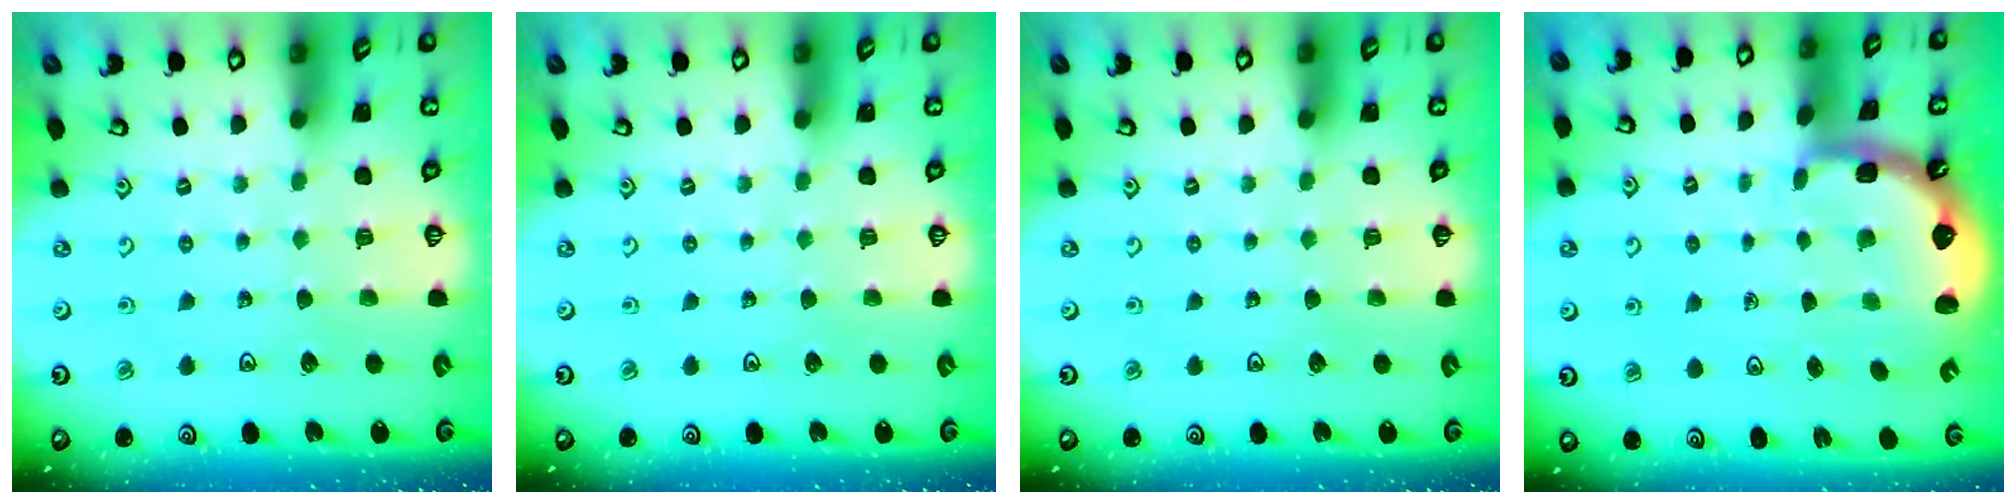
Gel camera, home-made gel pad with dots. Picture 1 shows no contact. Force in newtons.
{"total": 0.0}
{"total": 0.0}
{"total": 2.7, "press": 1.4, "slide": 2.3}